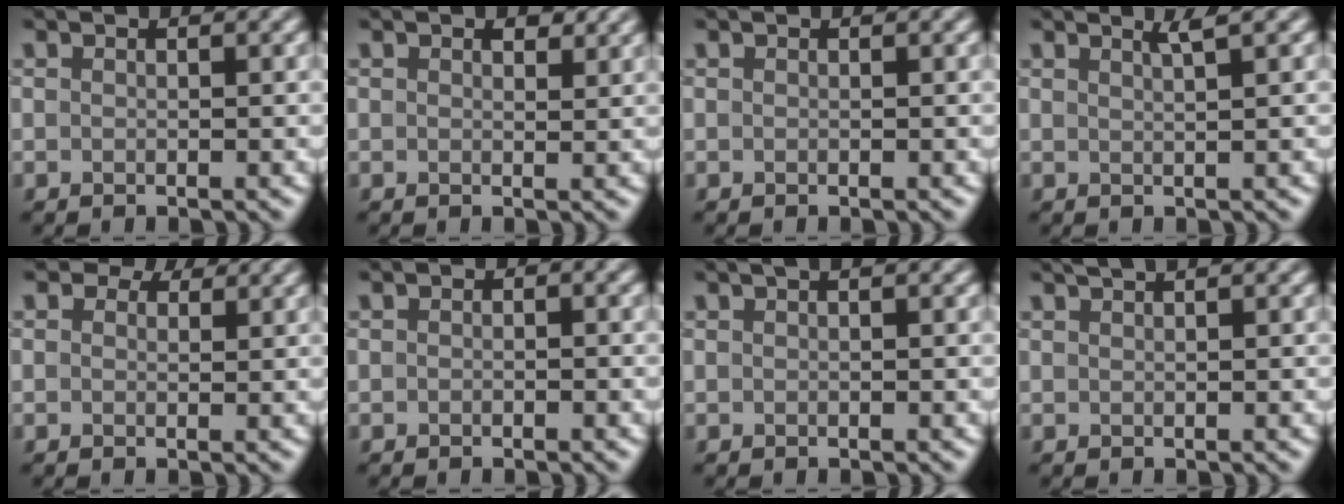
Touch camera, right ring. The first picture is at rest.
{"total": 1.2, "force": [0.8, 0.6, 0.7], "torque": [-0.007, -0.002, 0.014]}
{"total": 0.0}
{"total": 1.7, "force": [1.1, 0.3, 1.2], "torque": [-0.009, 0.004, 0.015]}
{"total": 2.6, "force": [1.8, 1.5, 1.2], "torque": [-0.021, -0.004, 0.014]}
{"total": 0.8, "force": [-0.2, 0.5, 0.6], "torque": [-0.008, -0.003, -0.006]}
{"total": 0.7, "force": [0.3, 0.1, 0.6], "torque": [-0.010, 0.008, 0.006]}
{"total": 1.8, "force": [1.3, 0.5, 1.1], "torque": [-0.010, 0.002, 0.011]}